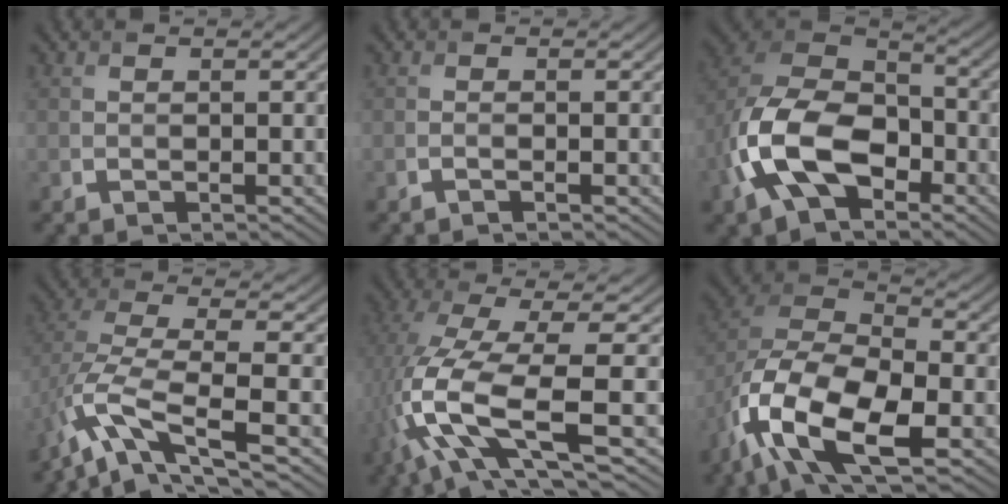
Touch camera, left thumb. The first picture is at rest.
{"total": 0.6, "force": [-0.4, 0.0, 0.4], "torque": [-0.010, 0.000, -0.009]}
{"total": 14.5, "force": [-5.7, 9.0, 9.9], "torque": [-0.232, -0.019, -0.123]}
{"total": 9.8, "force": [-4.6, 2.9, 8.2], "torque": [-0.185, -0.007, -0.095]}
{"total": 13.3, "force": [-2.8, 3.9, 12.4], "torque": [-0.272, -0.009, -0.045]}
{"total": 15.0, "force": [-7.4, 6.9, 11.1], "torque": [-0.248, -0.021, -0.147]}